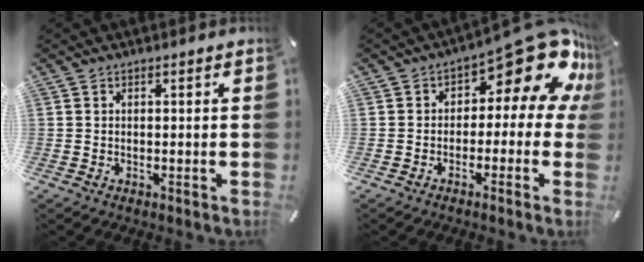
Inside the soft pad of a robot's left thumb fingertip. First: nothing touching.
{"total": 16.8, "force": [7.8, 8.1, 12.5], "torque": [-0.146, -0.059, 0.128]}